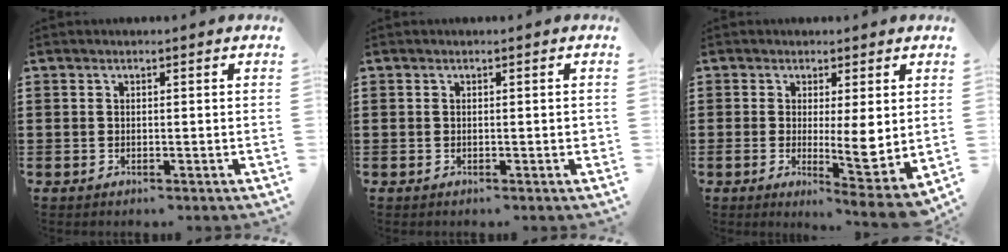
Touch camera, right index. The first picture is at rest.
{"total": 0.6, "force": [-0.1, 0.2, 0.6], "torque": [-0.011, 0.000, 0.000]}
{"total": 5.6, "force": [1.0, 1.2, 5.4], "torque": [-0.080, -0.028, 0.014]}